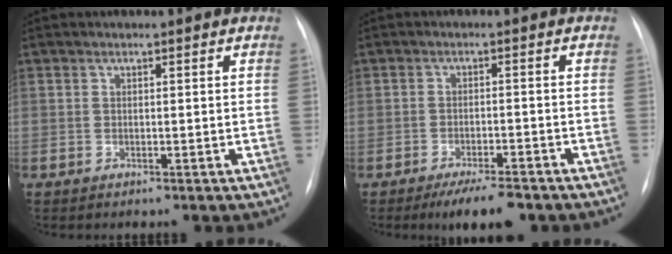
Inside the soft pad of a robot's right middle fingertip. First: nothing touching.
{"total": 6.8, "force": [-5.2, 1.5, 4.0], "torque": [-0.058, -0.008, -0.080]}